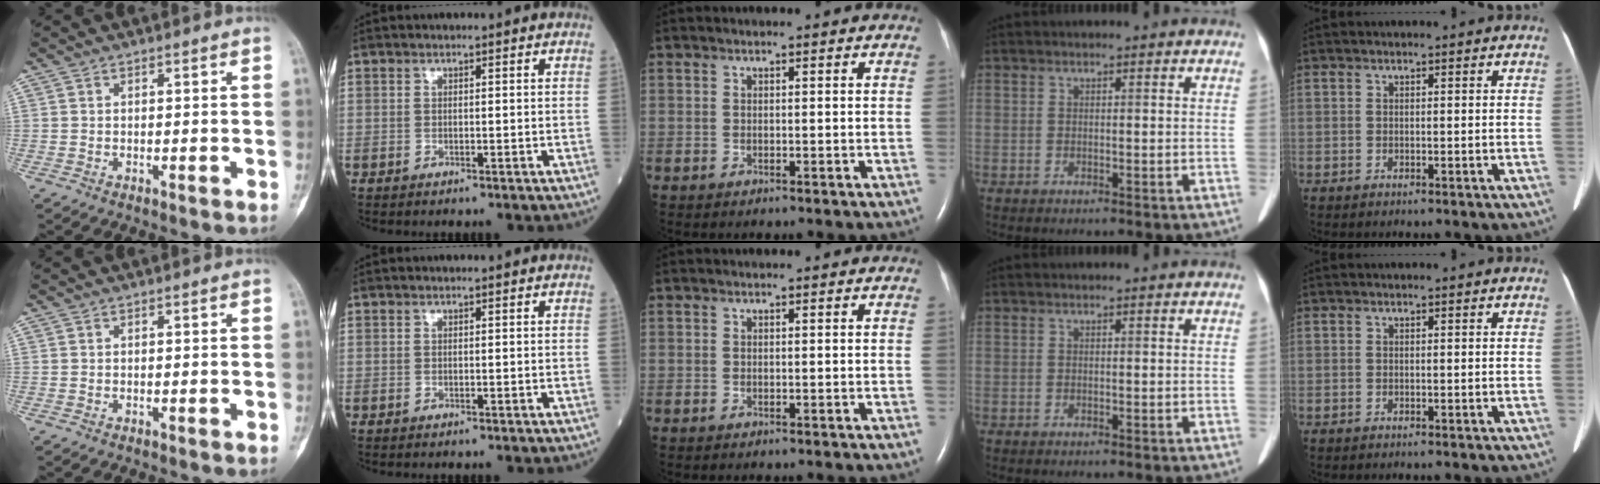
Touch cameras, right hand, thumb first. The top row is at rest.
{}